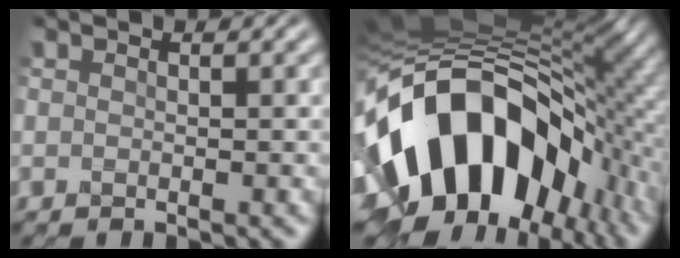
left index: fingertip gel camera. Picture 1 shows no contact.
{"total": 16.9, "force": [-4.3, 11.3, 11.8], "torque": [-0.186, -0.005, -0.074]}